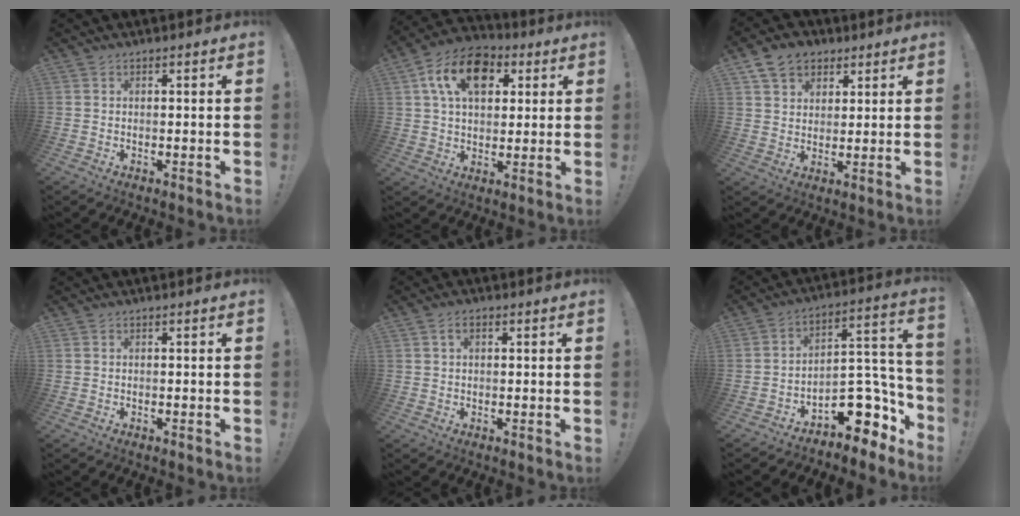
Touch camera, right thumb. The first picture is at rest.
{"total": 15.5, "force": [5.7, 10.4, 10.0], "torque": [-0.157, -0.004, 0.106]}
{"total": 9.2, "force": [5.2, 6.8, 3.3], "torque": [-0.052, -0.022, 0.103]}
{"total": 0.0}
{"total": 2.7, "force": [1.0, 1.6, 1.9], "torque": [-0.034, 0.004, 0.016]}
{"total": 14.2, "force": [-7.8, 8.0, 8.8], "torque": [-0.080, 0.040, -0.115]}